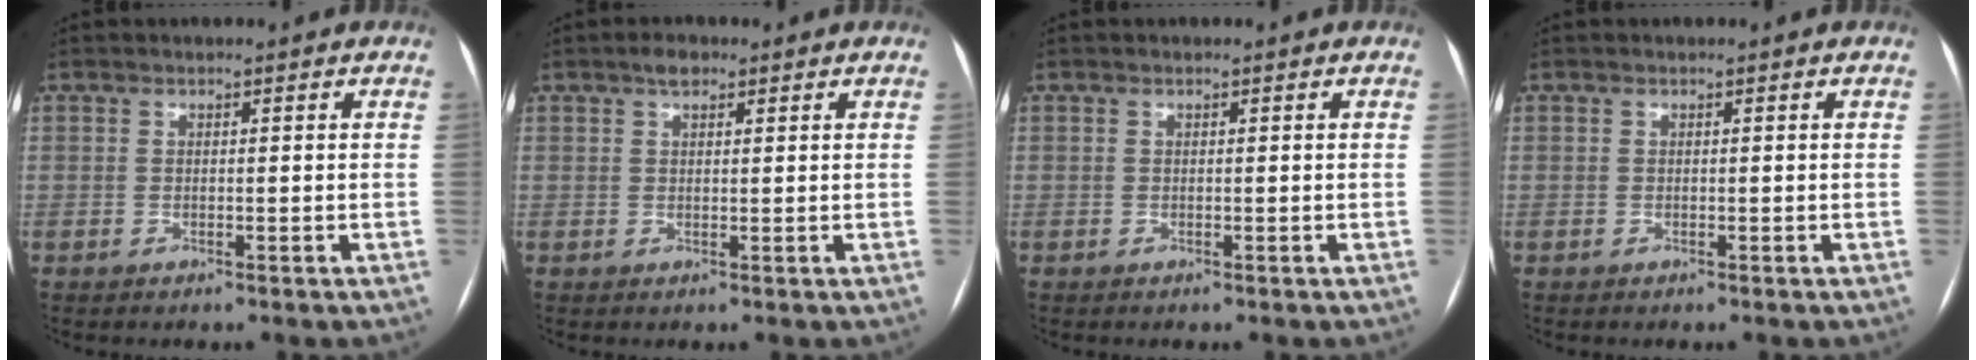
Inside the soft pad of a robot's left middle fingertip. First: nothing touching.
{"total": 2.1, "force": [1.4, 0.9, 1.2], "torque": [-0.023, 0.009, 0.022]}
{"total": 0.0}
{"total": 0.0}